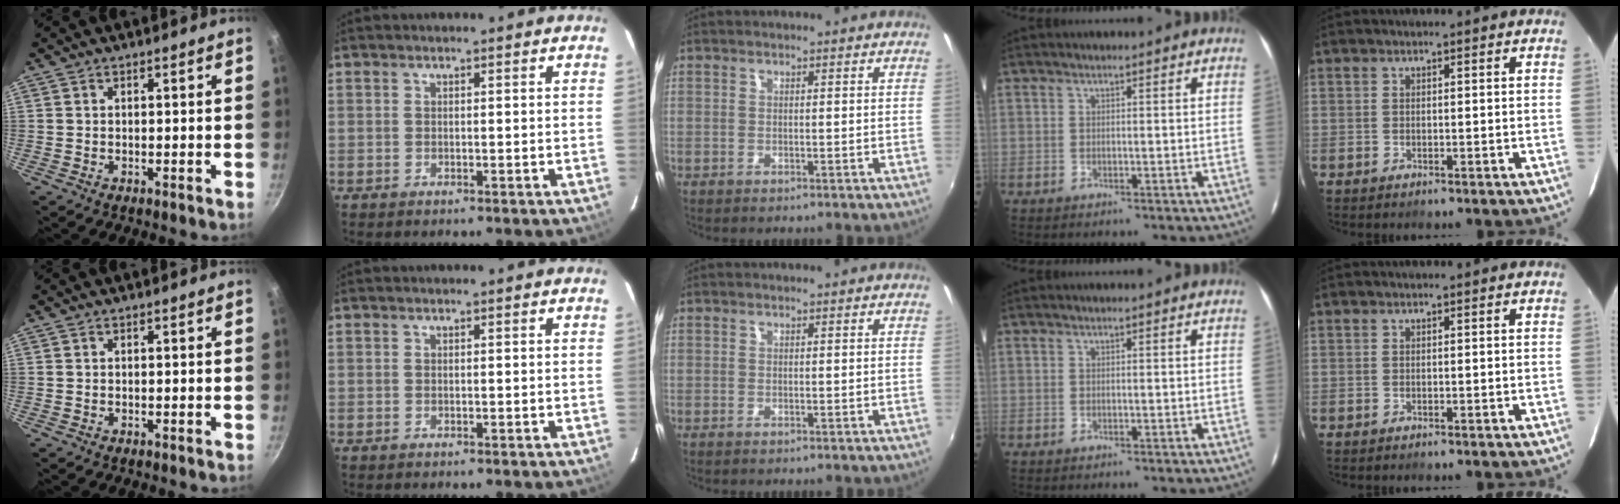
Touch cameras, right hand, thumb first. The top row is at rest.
{}